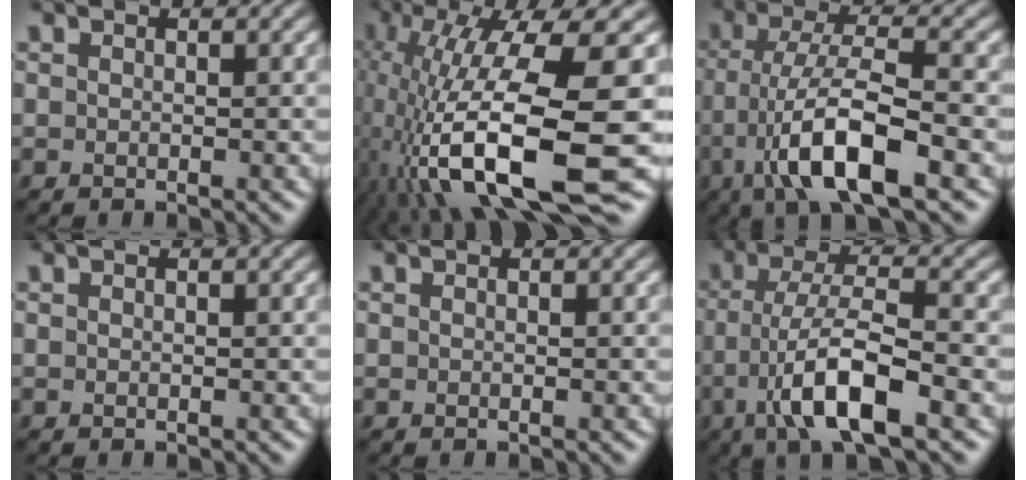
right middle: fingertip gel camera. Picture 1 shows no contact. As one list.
[{"total": 14.8, "force": [-3.1, 4.2, 13.9], "torque": [-0.268, -0.009, -0.045]}, {"total": 8.9, "force": [-3.2, 2.3, 8.0], "torque": [-0.141, 0.008, -0.065]}, {"total": 0.0}, {"total": 0.0}, {"total": 7.8, "force": [-2.8, 2.0, 7.0], "torque": [-0.126, 0.006, -0.055]}]